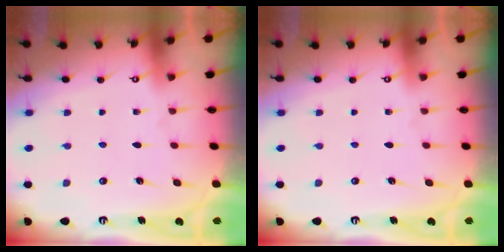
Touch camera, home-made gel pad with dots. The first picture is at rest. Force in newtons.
{"total": 0.0}